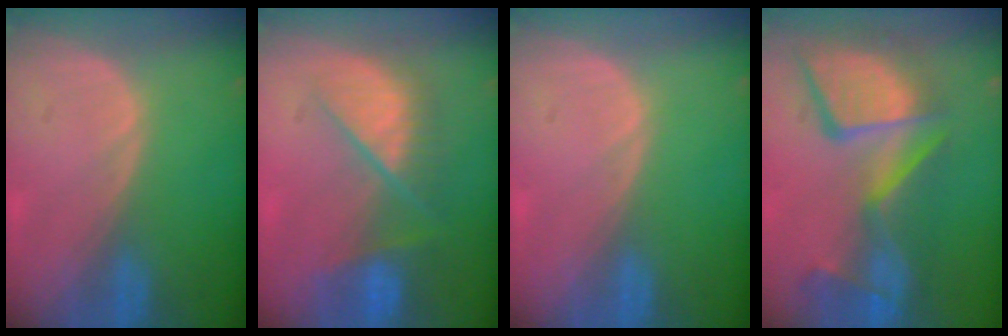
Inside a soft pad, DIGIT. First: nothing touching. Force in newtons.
{"total": 8.2, "press": 7.7, "slide": 2.9}
{"total": 0.0}
{"total": 13.6, "press": 11.2, "slide": 7.8}